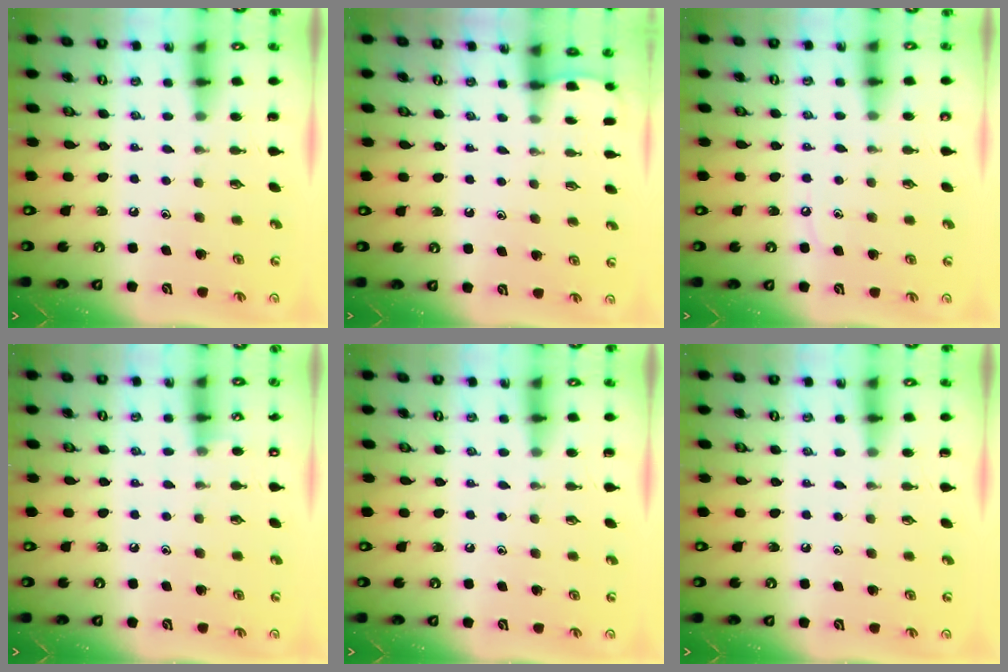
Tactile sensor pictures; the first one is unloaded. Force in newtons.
{"total": 0.9, "press": 0.9, "slide": 0.1}
{"total": 4.5, "press": 4.4, "slide": 0.4}
{"total": 3.7, "press": 3.6, "slide": 0.4}
{"total": 0.0}
{"total": 0.0}